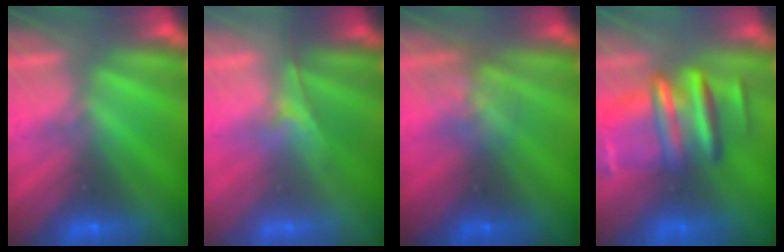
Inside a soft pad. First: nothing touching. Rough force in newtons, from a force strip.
{"total": 2.0}
{"total": 2.6}
{"total": 9.4}